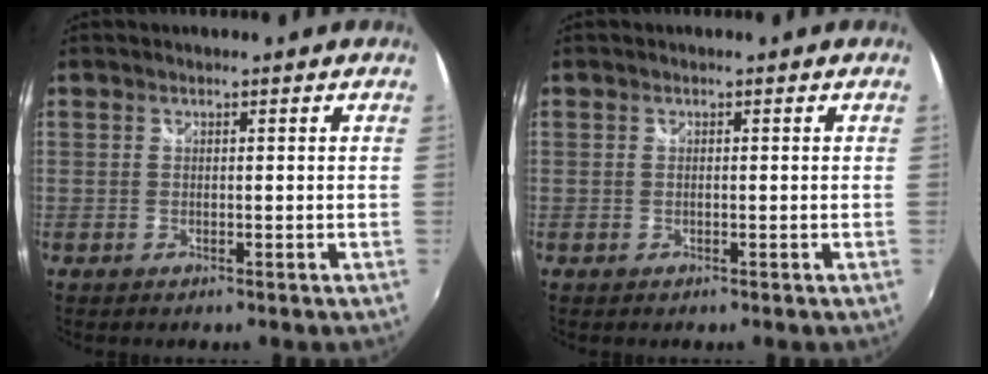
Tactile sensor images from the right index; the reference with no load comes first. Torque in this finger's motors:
{"motor_torque": [-0.33, 0.19, 0.03, 0.01]}